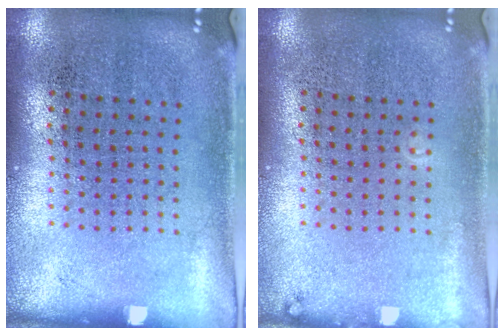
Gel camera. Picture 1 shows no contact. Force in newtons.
{"total": 0.7, "press": 0.7, "slide": 0.1}